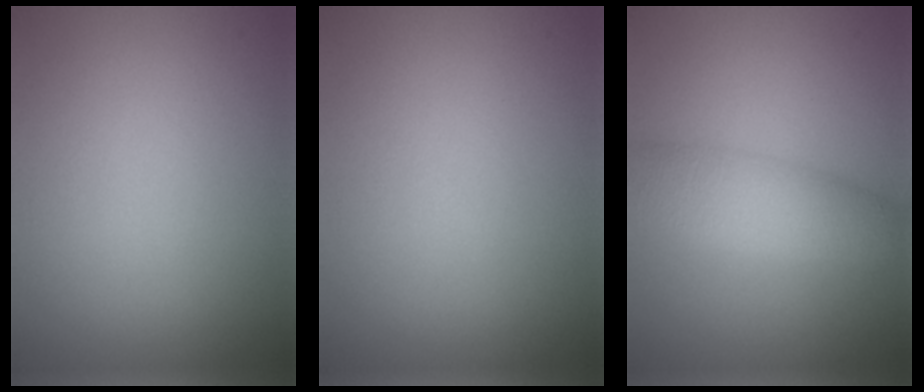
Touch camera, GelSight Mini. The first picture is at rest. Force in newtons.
{"total": 0.0}
{"total": 4.5, "press": 4.5, "slide": 0.0}